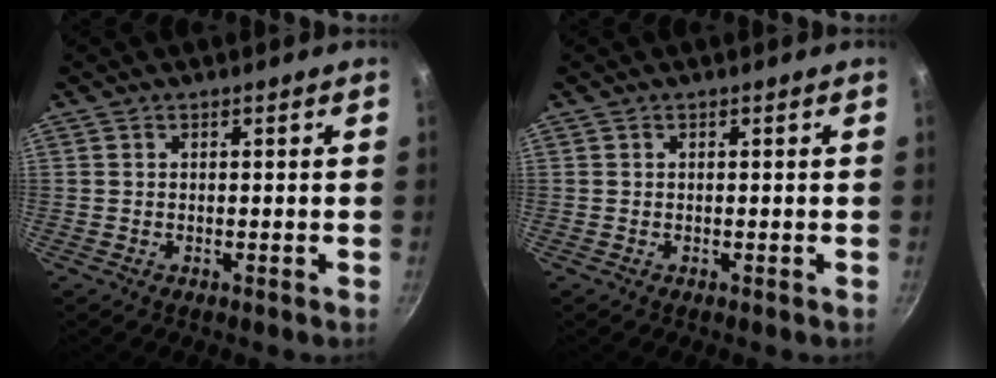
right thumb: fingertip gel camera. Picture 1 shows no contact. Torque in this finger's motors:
{"motor_torque": [-0.10, -0.10, 0.05, 0.05, 0.00]}